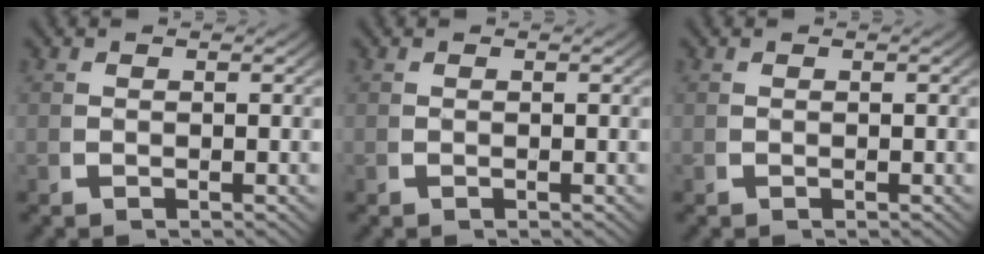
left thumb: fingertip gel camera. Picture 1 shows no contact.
{"total": 0.0}
{"total": 0.0}